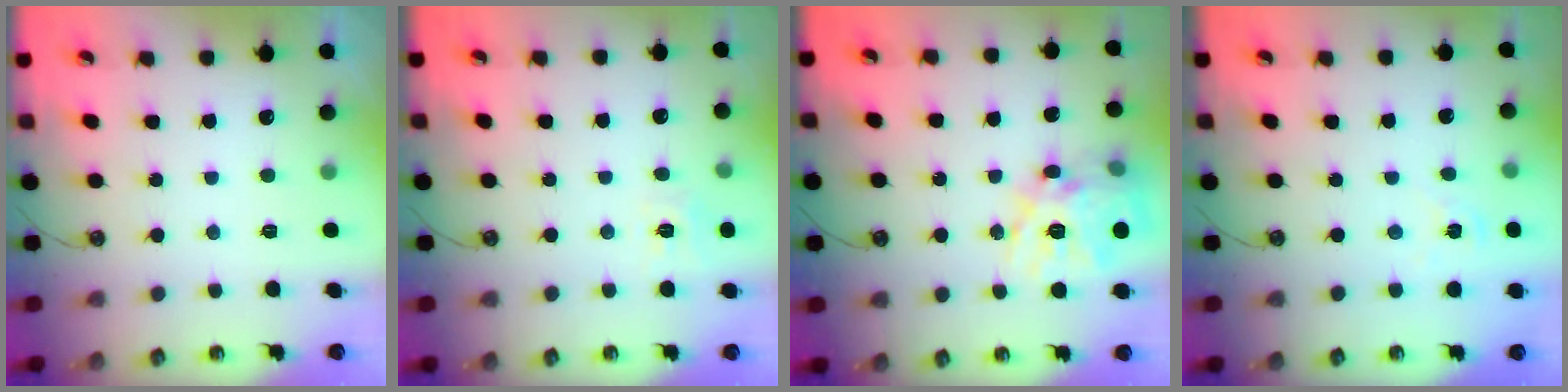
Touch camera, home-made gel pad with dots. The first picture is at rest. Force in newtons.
{"total": 7.4, "press": 7.4, "slide": 0.8}
{"total": 20.0, "press": 19.8, "slide": 2.8}
{"total": 1.4, "press": 1.4, "slide": 0.2}